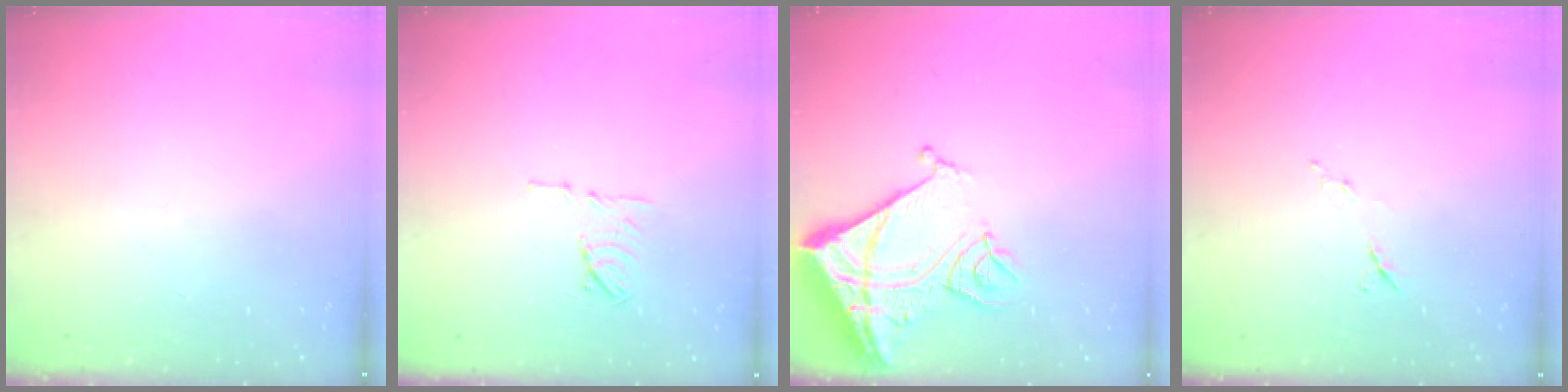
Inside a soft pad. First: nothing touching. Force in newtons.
{"total": 7.6, "press": 7.6, "slide": 0.8}
{"total": 14.7, "press": 14.6, "slide": 1.6}
{"total": 6.4, "press": 6.3, "slide": 1.3}